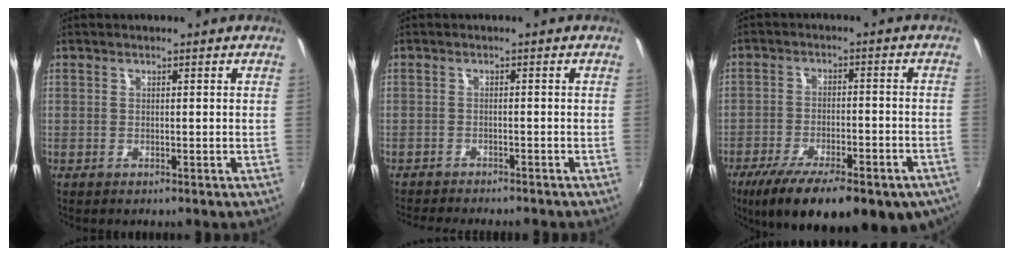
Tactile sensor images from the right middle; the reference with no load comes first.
{"total": 6.5, "force": [-6.0, 0.6, 2.3], "torque": [-0.058, -0.018, -0.091]}
{"total": 23.4, "force": [-16.0, 8.1, 15.0], "torque": [-0.259, -0.052, -0.219]}